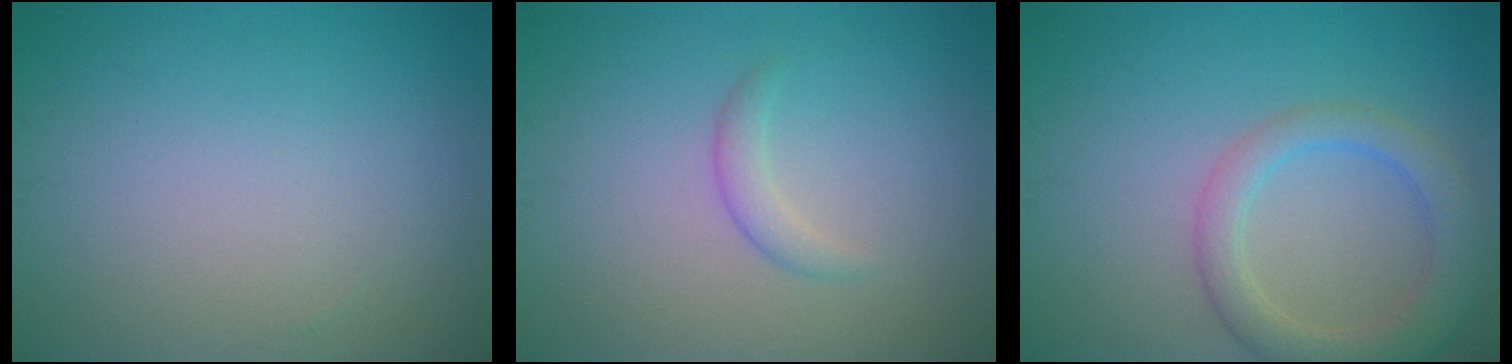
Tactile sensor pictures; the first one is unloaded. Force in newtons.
{"total": 1.4, "press": 1.4, "slide": 0.0}
{"total": 4.2, "press": 4.2, "slide": 0.2}